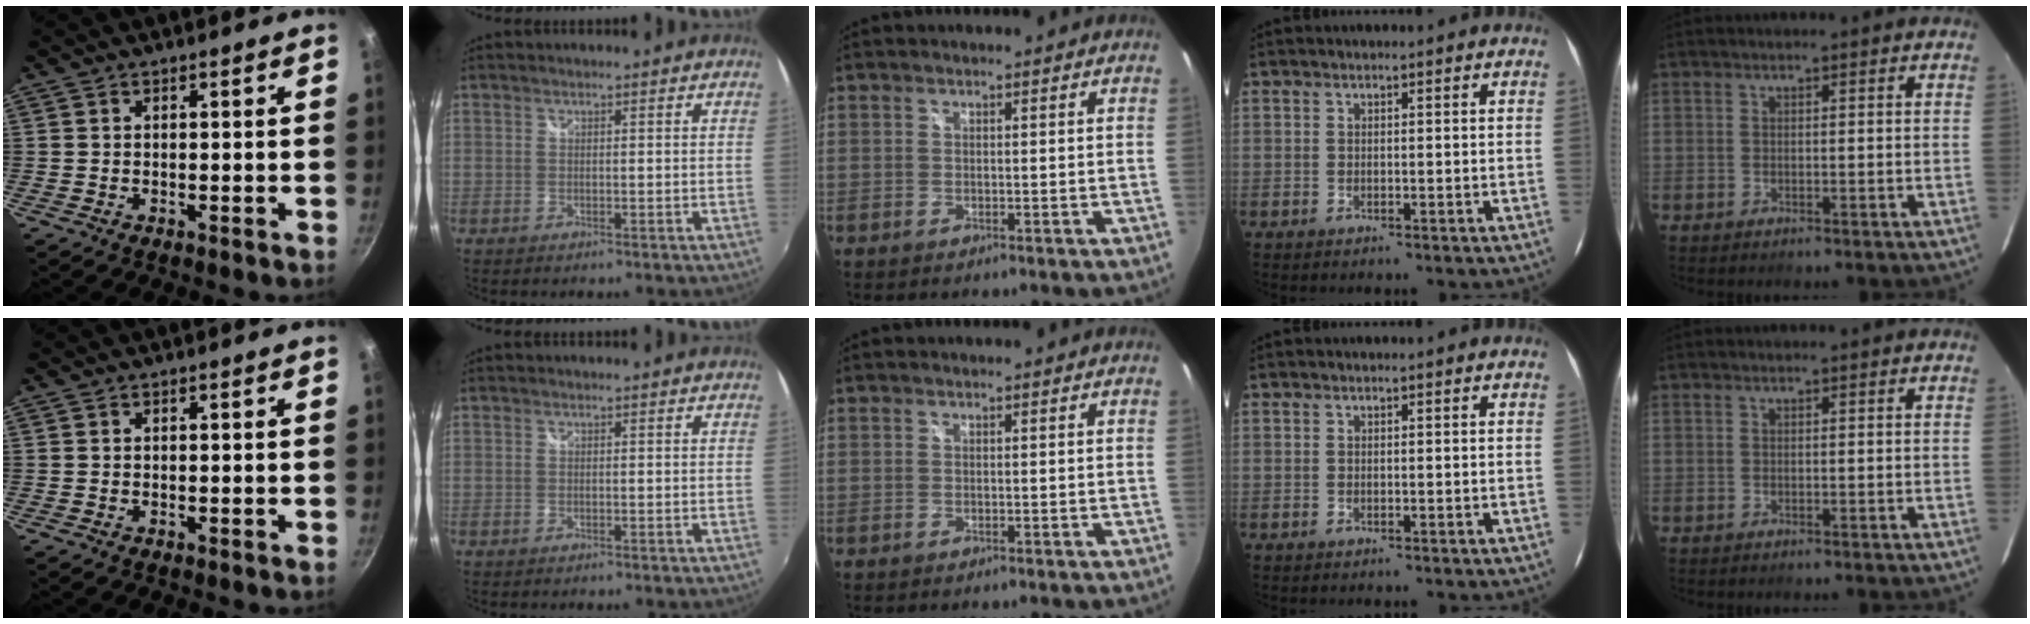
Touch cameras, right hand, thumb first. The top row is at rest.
{}